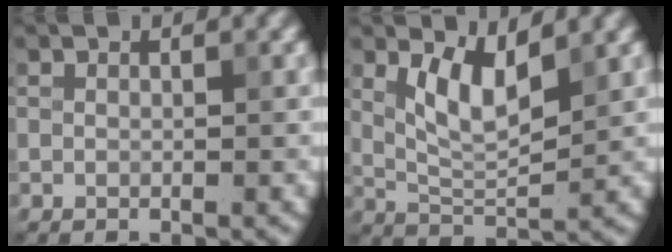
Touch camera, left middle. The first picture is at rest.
{"total": 4.3, "force": [1.9, 1.5, 3.6], "torque": [-0.077, -0.008, 0.040]}